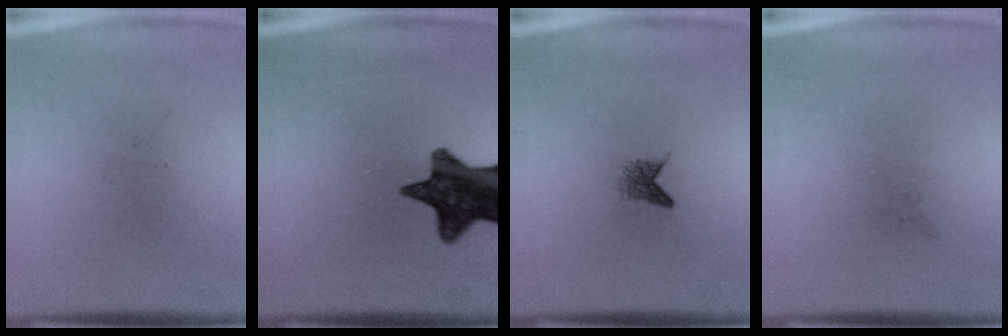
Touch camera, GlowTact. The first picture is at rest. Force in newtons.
{"total": 13.7}
{"total": 1.6}
{"total": 0.0}